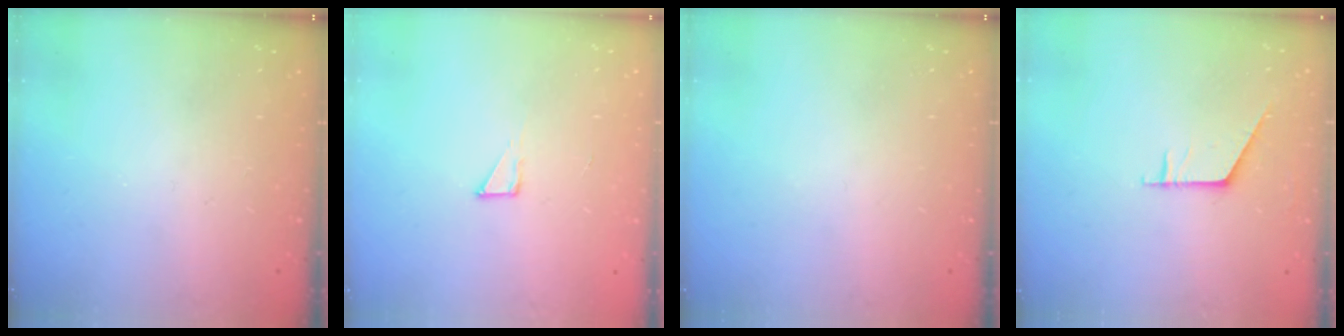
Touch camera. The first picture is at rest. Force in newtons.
{"total": 3.7, "press": 3.7, "slide": 0.4}
{"total": 0.0}
{"total": 4.4, "press": 4.4, "slide": 0.5}